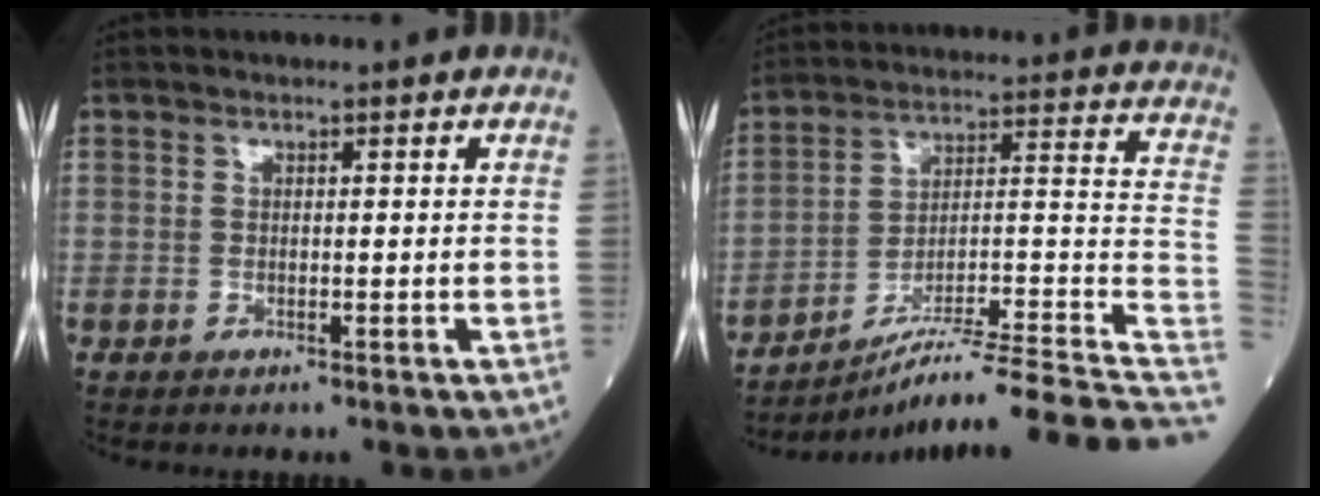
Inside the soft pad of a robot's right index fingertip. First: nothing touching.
{"total": 23.6, "force": [-18.9, -0.9, 14.2], "torque": [-0.142, 0.004, -0.289]}